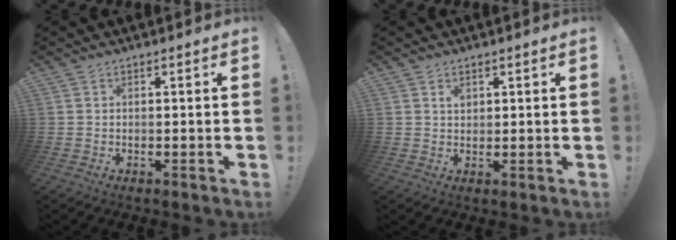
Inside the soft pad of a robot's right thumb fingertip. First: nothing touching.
{"total": 1.5, "force": [1.0, 0.9, 0.6], "torque": [-0.004, -0.005, 0.017]}